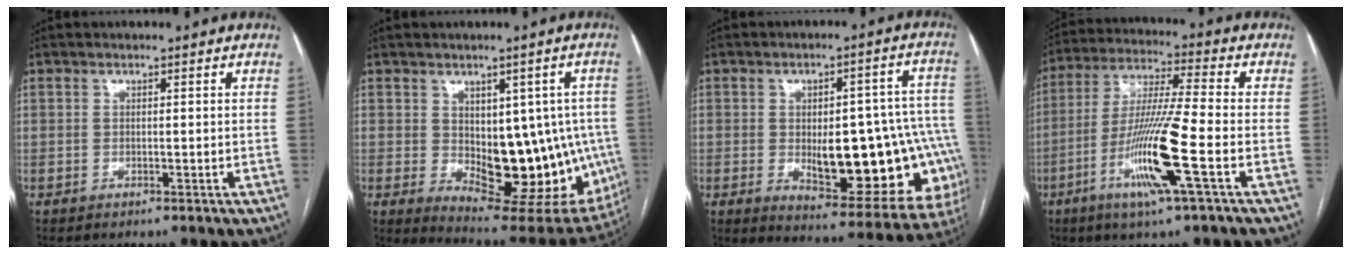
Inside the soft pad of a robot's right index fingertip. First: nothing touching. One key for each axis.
{"total": 18.1, "fx": -1.8, "fy": 8.8, "fz": 15.7, "tx": -0.173, "ty": 0.002, "tz": 0.004}
{"total": 22.3, "fx": -4.0, "fy": 8.5, "fz": 20.2, "tx": -0.179, "ty": 0.028, "tz": -0.024}
{"total": 13.7, "fx": -4.9, "fy": -0.6, "fz": 12.8, "tx": -0.256, "ty": -0.015, "tz": -0.099}